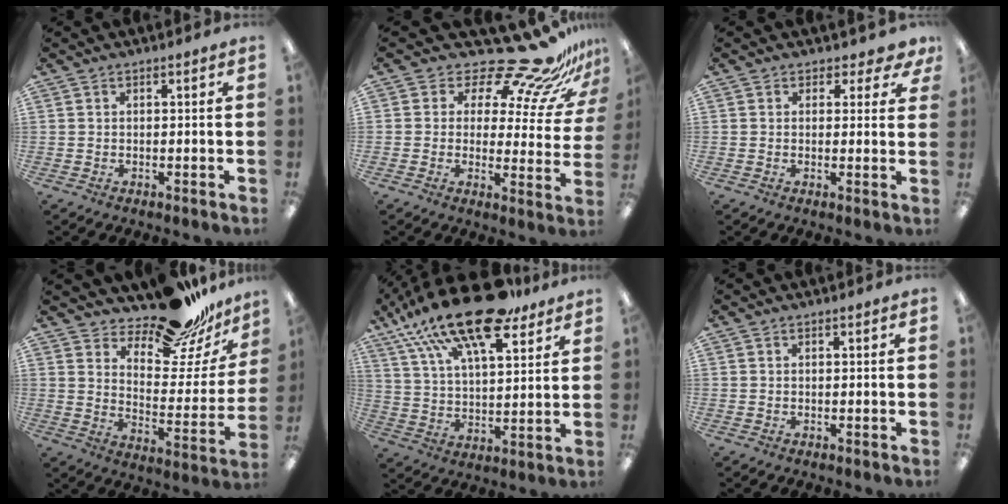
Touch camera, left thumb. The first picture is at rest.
{"total": 18.4, "force": [15.5, 4.9, 8.6], "torque": [-0.125, -0.125, 0.255]}
{"total": 3.0, "force": [1.7, 2.1, 1.2], "torque": [-0.010, -0.006, 0.030]}
{"total": 18.0, "force": [15.6, 5.7, 6.8], "torque": [-0.104, -0.122, 0.271]}
{"total": 21.4, "force": [15.3, 7.2, 13.1], "torque": [-0.228, -0.082, 0.263]}
{"total": 0.0}